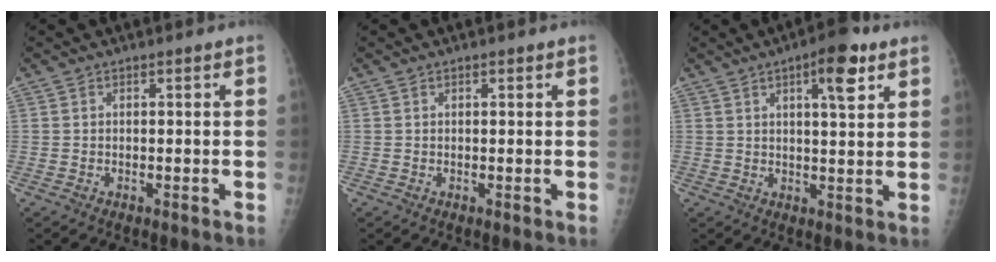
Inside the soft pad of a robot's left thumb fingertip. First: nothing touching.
{"total": 0.8, "force": [0.4, 0.4, 0.6], "torque": [-0.007, 0.000, 0.005]}
{"total": 8.3, "force": [4.2, 2.5, 6.7], "torque": [-0.085, -0.016, 0.056]}